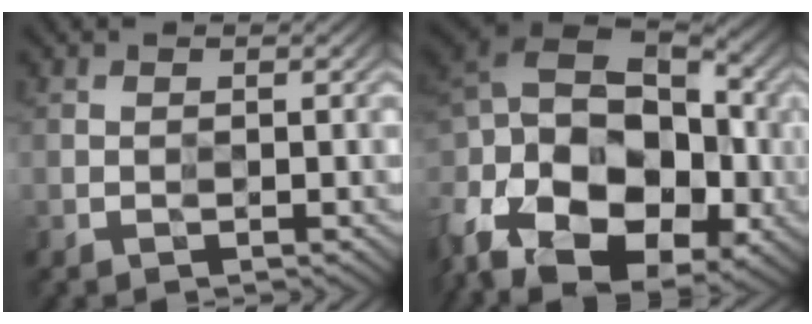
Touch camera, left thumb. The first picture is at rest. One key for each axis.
{"total": 19.9, "fx": -6.5, "fy": 13.8, "fz": 12.8, "tx": -0.282, "ty": 0.004, "tz": -0.096}